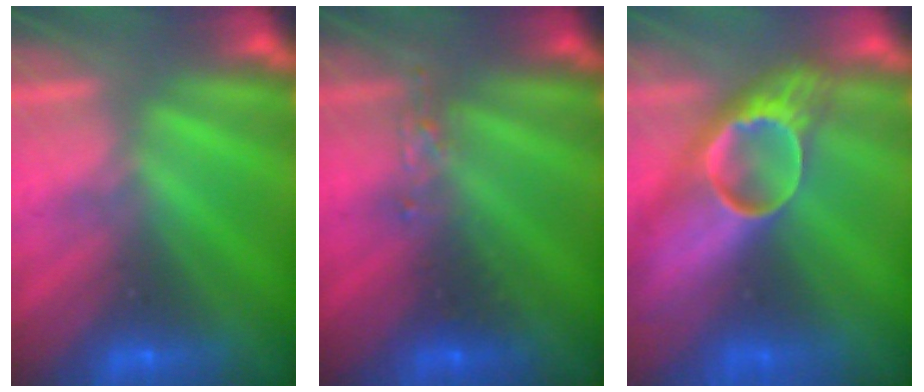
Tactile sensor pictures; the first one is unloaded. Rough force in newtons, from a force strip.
{"total": 2.4}
{"total": 8.3}